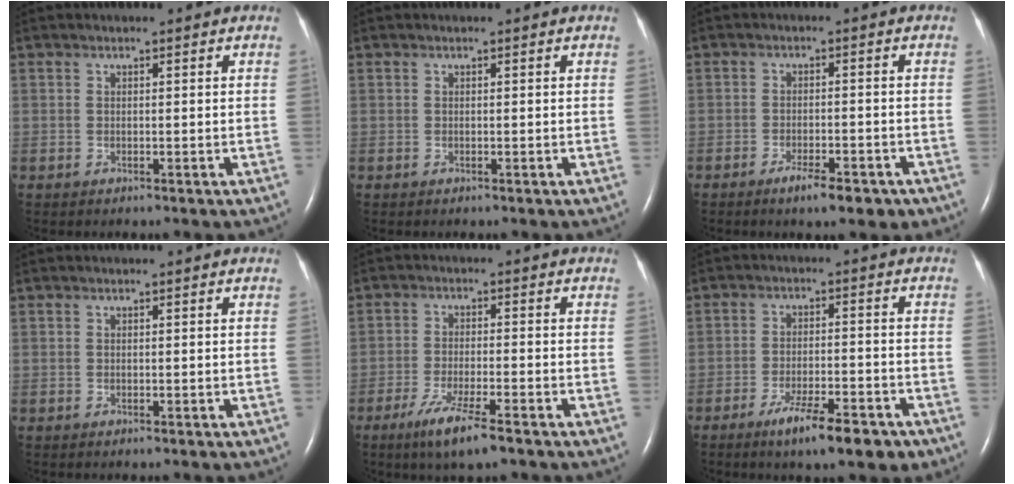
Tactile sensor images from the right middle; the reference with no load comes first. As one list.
[{"total": 0.0}, {"total": 5.3, "force": [-3.5, 1.5, 3.7], "torque": [-0.056, -0.002, -0.046]}, {"total": 0.0}, {"total": 7.0, "force": [-4.5, 0.5, 5.3], "torque": [-0.108, -0.017, -0.079]}, {"total": 8.9, "force": [-5.9, 1.7, 6.4], "torque": [-0.102, -0.009, -0.089]}]